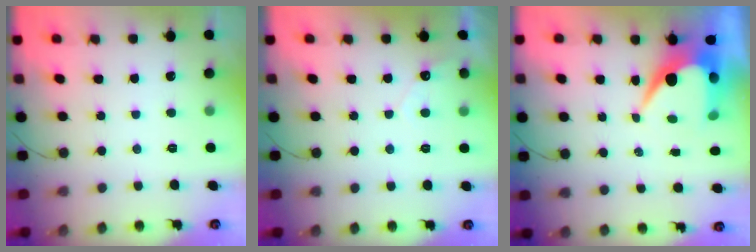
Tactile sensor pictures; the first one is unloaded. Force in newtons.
{"total": 3.1, "press": 3.1, "slide": 0.1}
{"total": 9.1, "press": 9.1, "slide": 0.9}